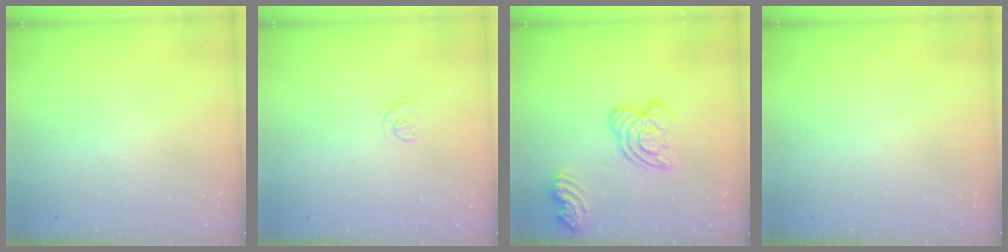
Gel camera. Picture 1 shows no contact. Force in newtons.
{"total": 2.9, "press": 2.9, "slide": 0.3}
{"total": 16.1, "press": 16.1, "slide": 1.5}
{"total": 0.0}